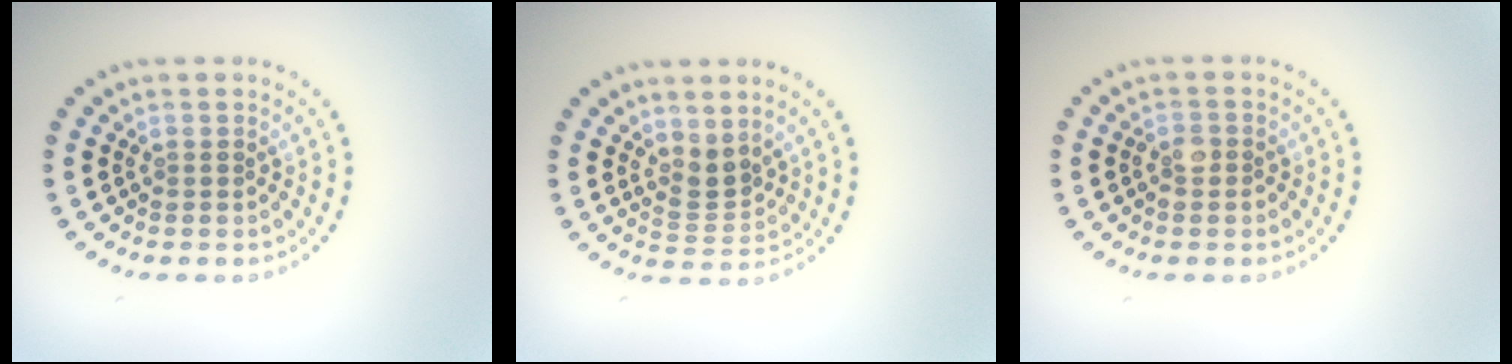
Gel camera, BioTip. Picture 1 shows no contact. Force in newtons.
{"total": 2.3, "press": 1.6, "slide": 1.6}
{"total": 1.5, "press": 1.4, "slide": 0.7}